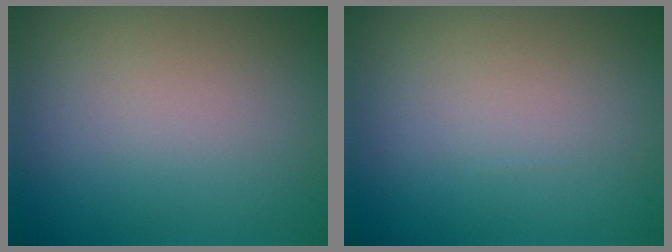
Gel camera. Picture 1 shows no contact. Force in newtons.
{"total": 0.0}